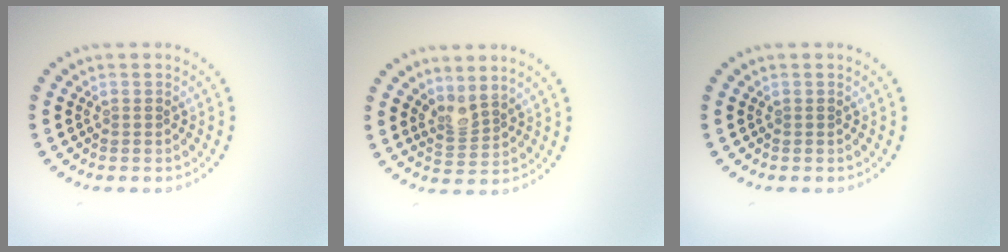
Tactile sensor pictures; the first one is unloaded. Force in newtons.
{"total": 2.1, "press": 1.5, "slide": 1.4}
{"total": 0.0}